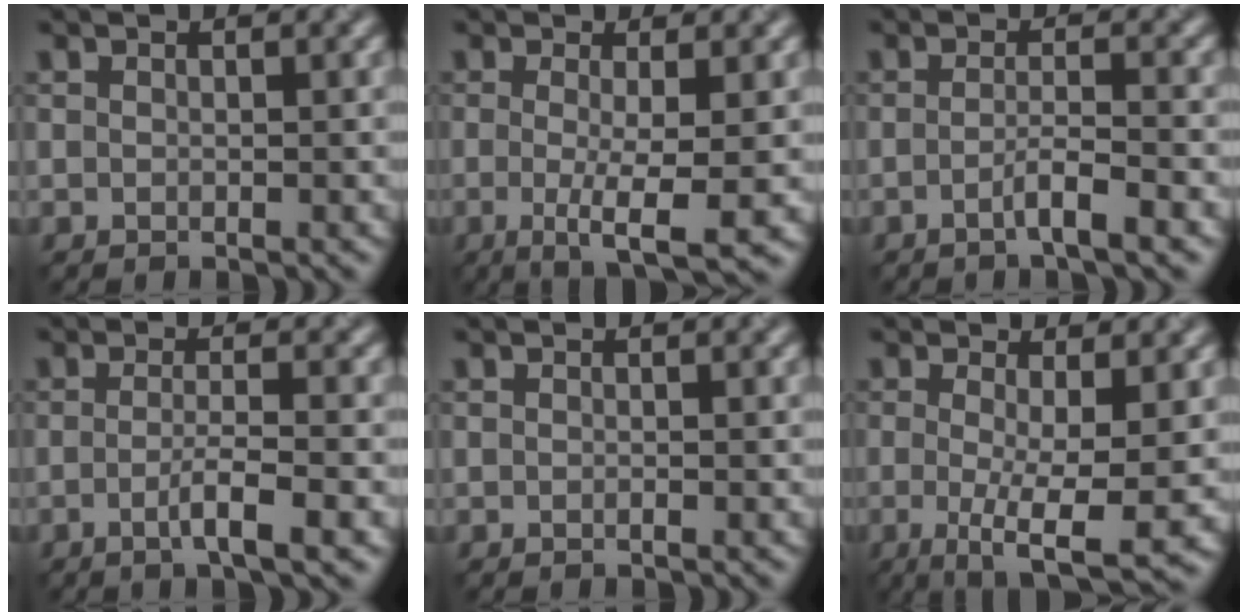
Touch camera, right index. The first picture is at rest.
{"total": 5.3, "force": [-1.5, 0.8, 5.0], "torque": [-0.078, -0.005, -0.015]}
{"total": 2.9, "force": [-1.7, 0.3, 2.3], "torque": [-0.035, 0.010, -0.028]}
{"total": 3.5, "force": [-1.6, 0.6, 3.1], "torque": [-0.049, 0.003, -0.021]}
{"total": 0.6, "force": [-0.2, 0.2, 0.6], "torque": [-0.007, 0.002, -0.006]}
{"total": 7.0, "force": [-1.5, 1.6, 6.7], "torque": [-0.098, -0.006, -0.015]}